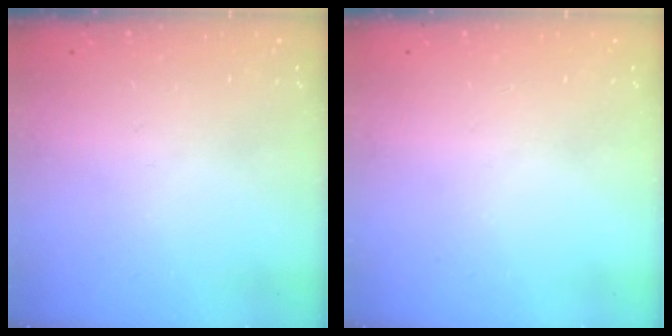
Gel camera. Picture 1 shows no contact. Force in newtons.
{"total": 0.0}